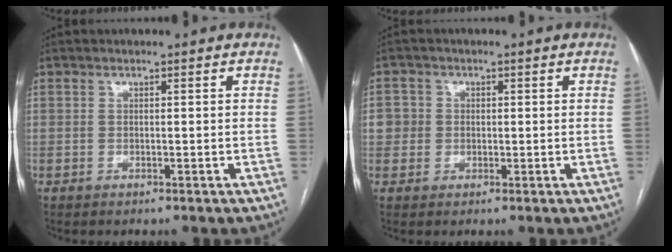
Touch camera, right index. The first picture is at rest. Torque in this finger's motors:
{"motor_torque": [0.12, 0.12, 0.13, 0.01]}